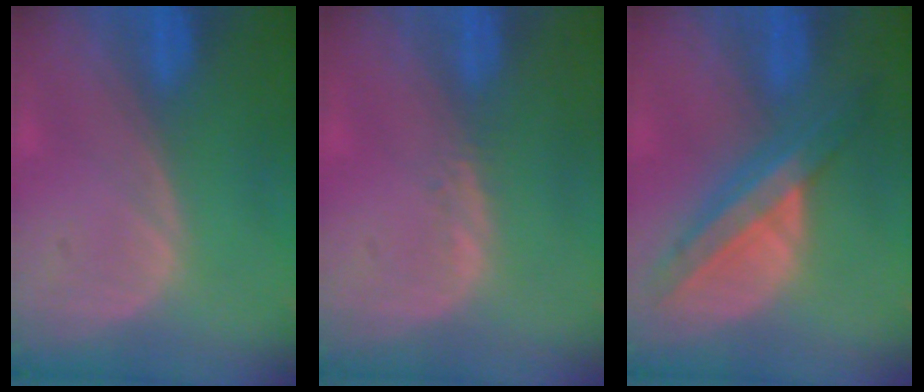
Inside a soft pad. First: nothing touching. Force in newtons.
{"total": 0.9, "press": 0.8, "slide": 0.4}
{"total": 8.3, "press": 7.1, "slide": 4.4}